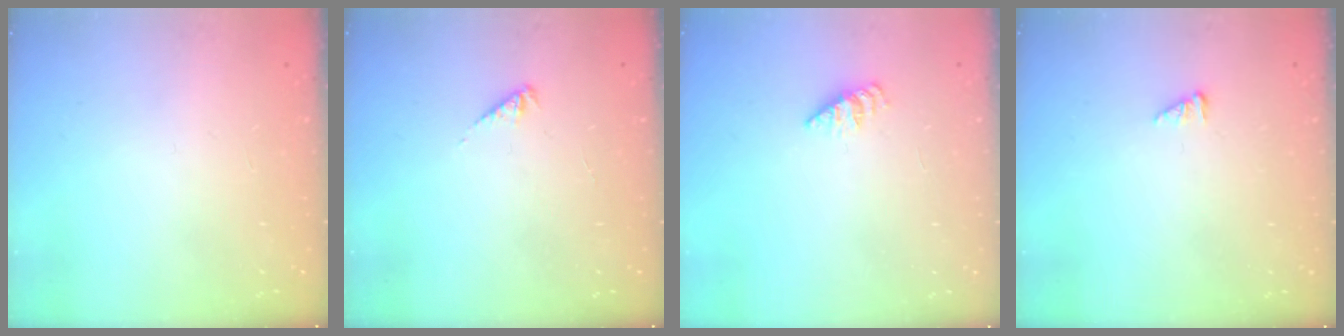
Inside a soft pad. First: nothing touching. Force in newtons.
{"total": 2.0, "press": 1.9, "slide": 0.5}
{"total": 2.2, "press": 2.2, "slide": 0.3}
{"total": 1.2, "press": 1.1, "slide": 0.1}